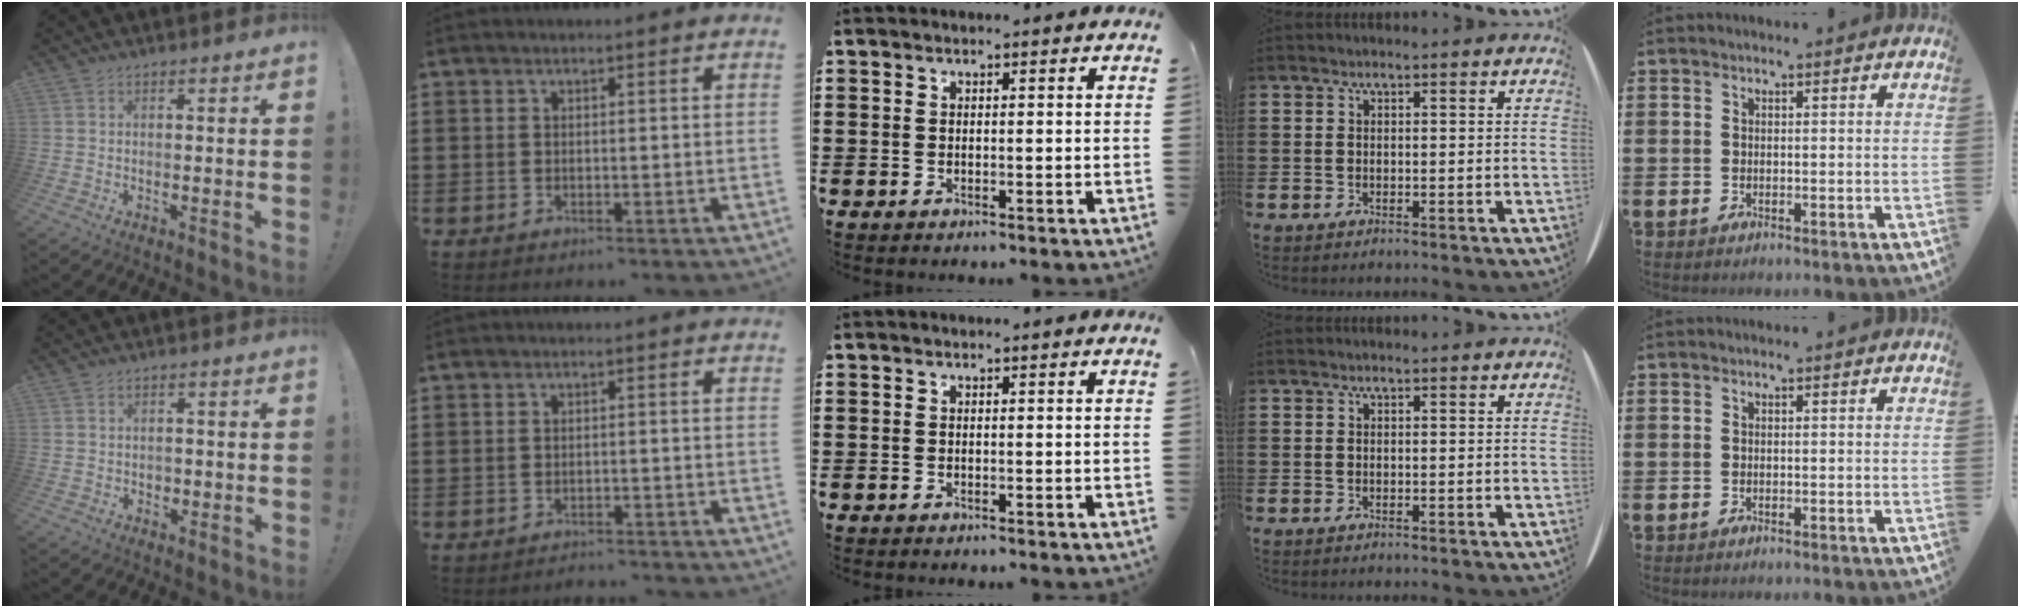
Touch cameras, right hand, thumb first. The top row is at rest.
{"thumb": {"total": 1.4, "force": [-0.3, 1.3, 0.4], "torque": [-0.014, 0.004, -0.006]}, "index": {"total": 1.6, "force": [-1.6, 0.1, -0.1], "torque": [-0.005, 0.001, -0.035]}}